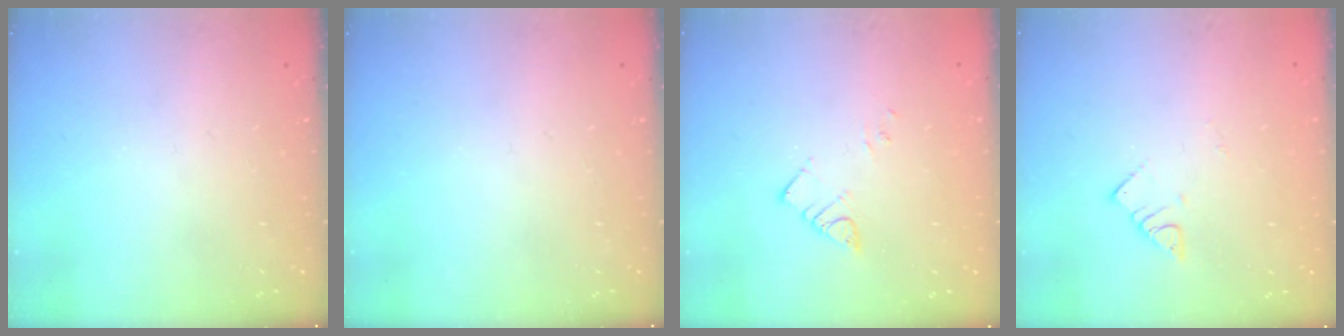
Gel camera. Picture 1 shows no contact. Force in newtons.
{"total": 0.0}
{"total": 3.6, "press": 3.6, "slide": 0.2}
{"total": 2.4, "press": 2.4, "slide": 0.4}